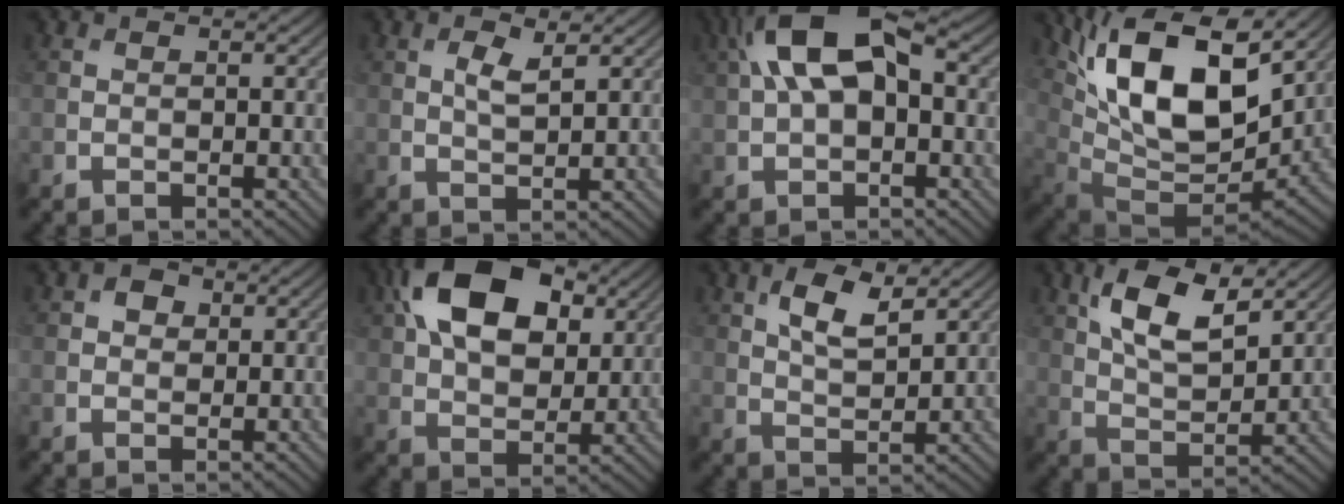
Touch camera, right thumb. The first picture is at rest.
{"total": 2.8, "force": [1.2, 0.9, 2.4], "torque": [-0.052, -0.001, 0.024]}
{"total": 11.5, "force": [2.4, 5.9, 9.6], "torque": [-0.191, 0.026, 0.036]}
{"total": 16.6, "force": [7.0, 7.5, 13.0], "torque": [-0.255, 0.015, 0.127]}
{"total": 1.9, "force": [0.6, 1.6, 0.9], "torque": [-0.015, 0.003, 0.005]}
{"total": 14.7, "force": [5.6, 8.8, 10.3], "torque": [-0.204, 0.025, 0.095]}
{"total": 5.9, "force": [3.1, 2.4, 4.4], "torque": [-0.091, -0.001, 0.058]}
{"total": 10.2, "force": [4.9, 4.5, 7.7], "torque": [-0.160, 0.005, 0.096]}